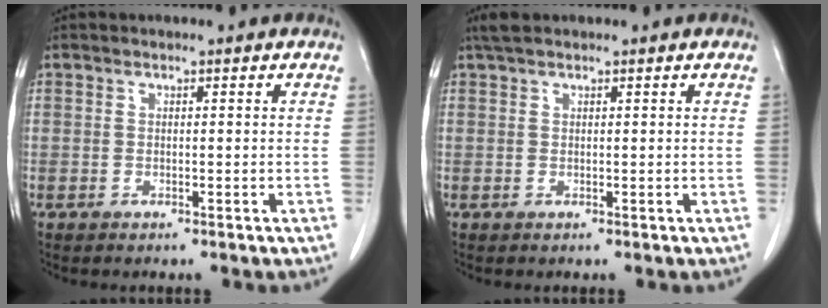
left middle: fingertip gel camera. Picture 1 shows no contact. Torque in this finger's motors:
{"motor_torque": [0.25, -0.21, 0.02, 0.01]}